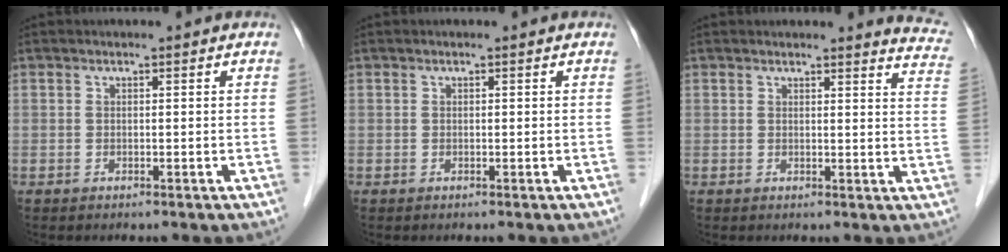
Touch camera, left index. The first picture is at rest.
{"total": 0.0}
{"total": 7.8, "force": [7.7, 0.4, 1.1], "torque": [0.012, -0.066, 0.046]}